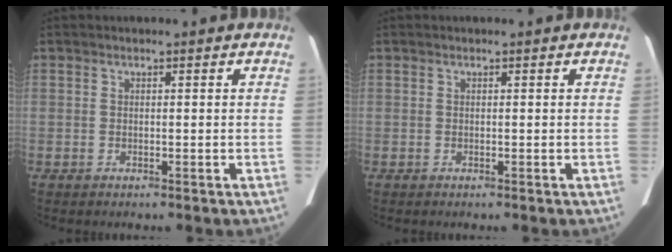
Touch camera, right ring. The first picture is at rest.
{"total": 0.0}